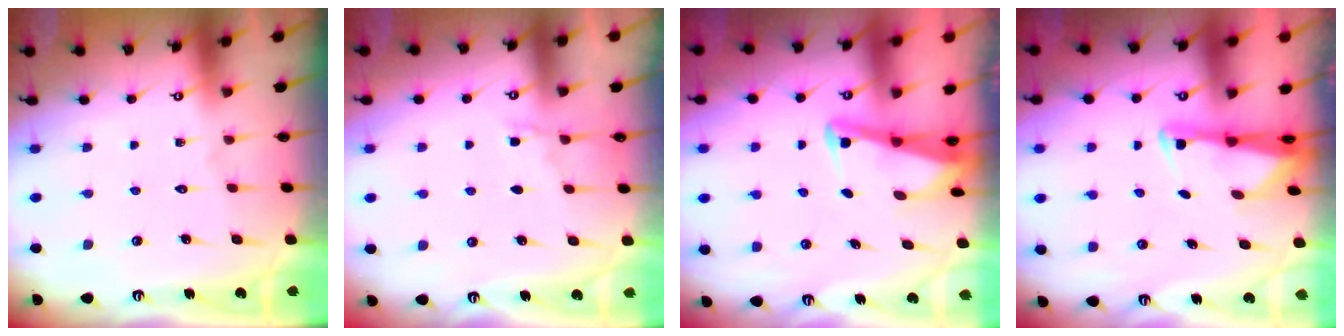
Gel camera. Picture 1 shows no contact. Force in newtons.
{"total": 4.7, "press": 4.6, "slide": 0.6}
{"total": 3.0, "press": 3.0, "slide": 0.3}
{"total": 2.7, "press": 2.6, "slide": 0.5}